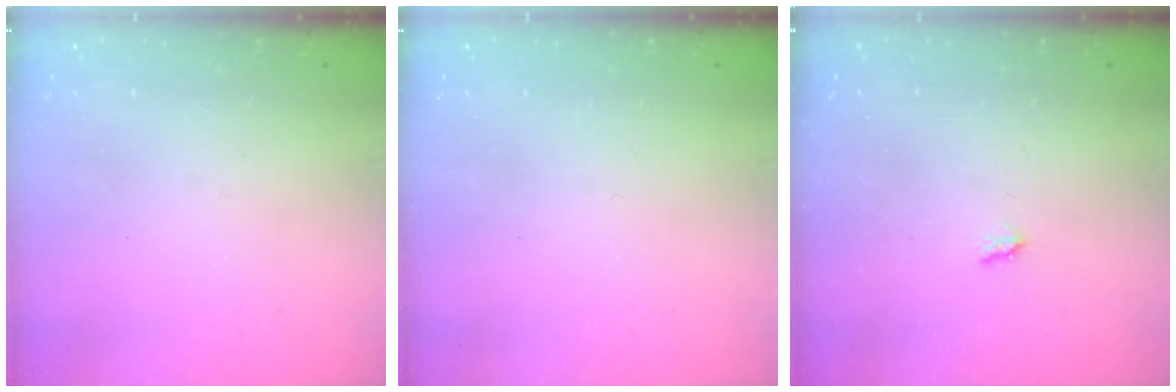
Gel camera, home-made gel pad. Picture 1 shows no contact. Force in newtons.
{"total": 0.0}
{"total": 1.7, "press": 1.6, "slide": 0.3}